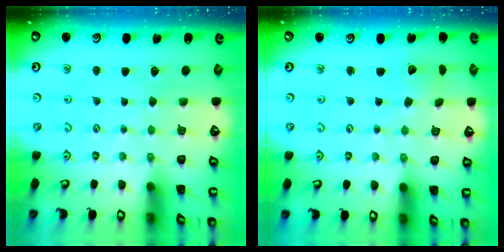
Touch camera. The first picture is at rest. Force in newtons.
{"total": 3.0, "press": 3.0, "slide": 0.2}